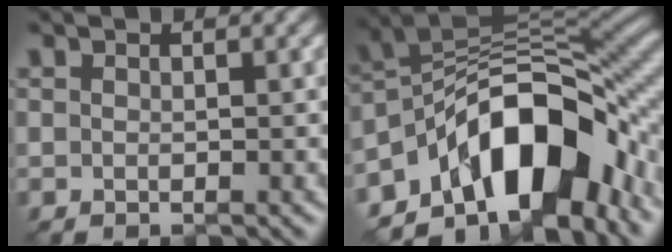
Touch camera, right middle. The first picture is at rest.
{"total": 12.5, "force": [-6.3, 6.4, 8.7], "torque": [-0.115, 0.016, -0.122]}